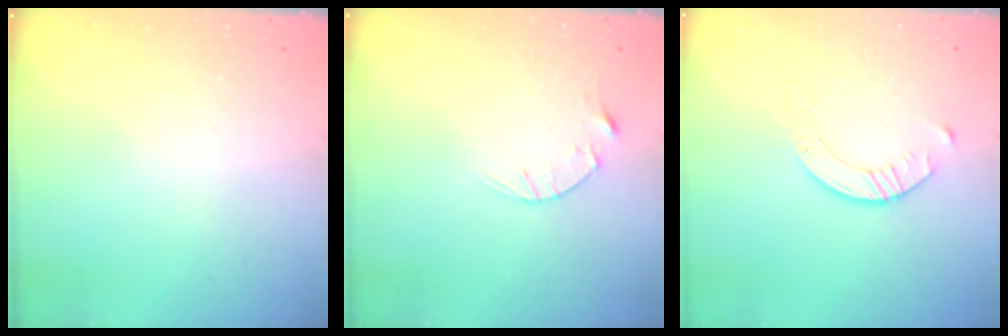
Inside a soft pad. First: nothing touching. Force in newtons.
{"total": 4.5, "press": 4.5, "slide": 0.3}
{"total": 3.5, "press": 3.4, "slide": 0.4}